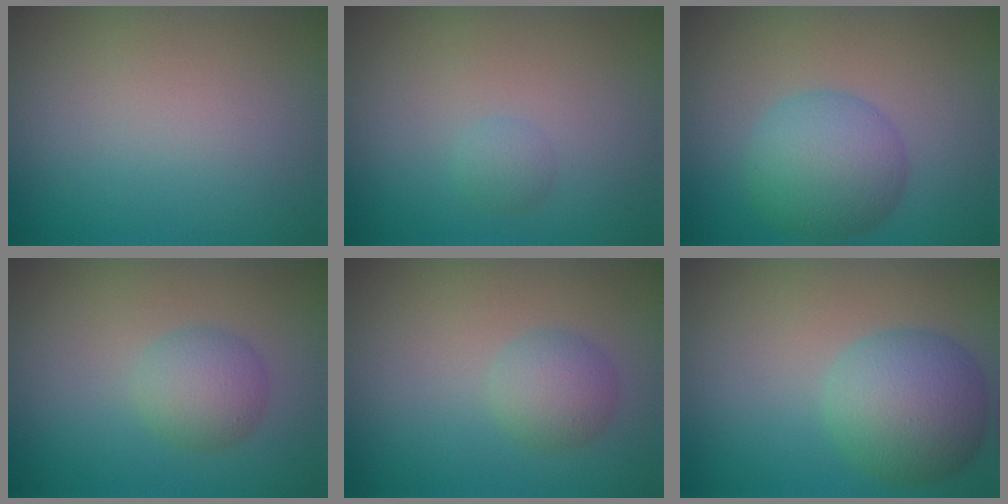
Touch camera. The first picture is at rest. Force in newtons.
{"total": 1.1, "press": 1.1, "slide": 0.1}
{"total": 5.7, "press": 5.7, "slide": 0.0}
{"total": 2.9, "press": 2.9, "slide": 0.1}
{"total": 2.5, "press": 2.5, "slide": 0.1}
{"total": 6.1, "press": 6.1, "slide": 0.1}